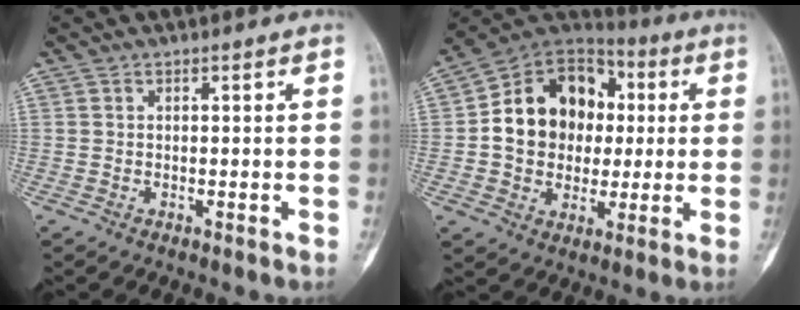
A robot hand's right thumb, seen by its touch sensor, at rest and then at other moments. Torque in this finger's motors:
{"motor_torque": [0.84, 3.25, 1.04, -0.41, 0.44]}